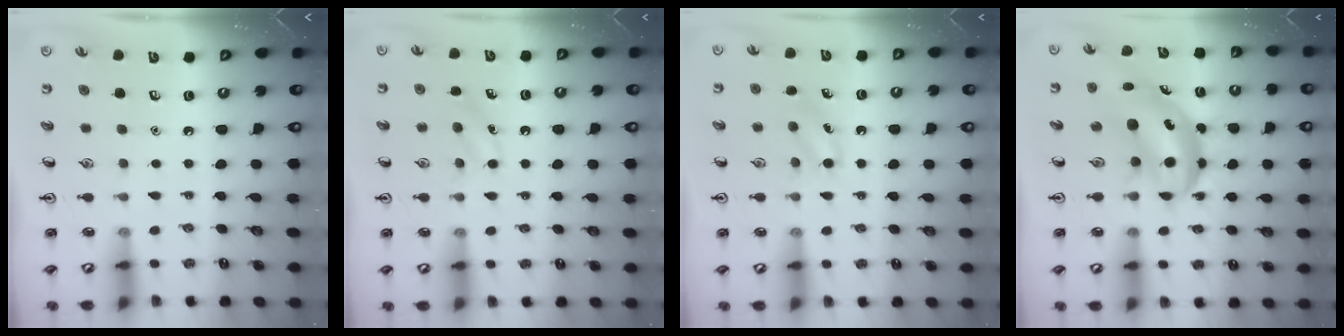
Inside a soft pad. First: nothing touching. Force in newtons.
{"total": 3.9, "press": 3.6, "slide": 1.4}
{"total": 6.0, "press": 5.8, "slide": 1.7}
{"total": 6.1, "press": 6.0, "slide": 1.2}